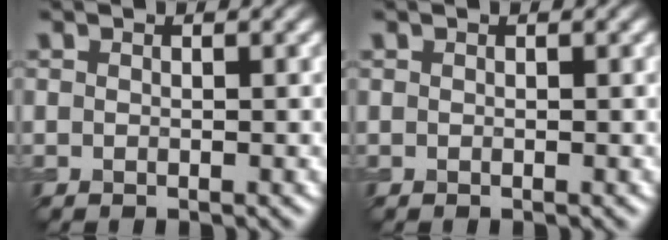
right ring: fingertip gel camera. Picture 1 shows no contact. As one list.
[{"total": 0.0}]